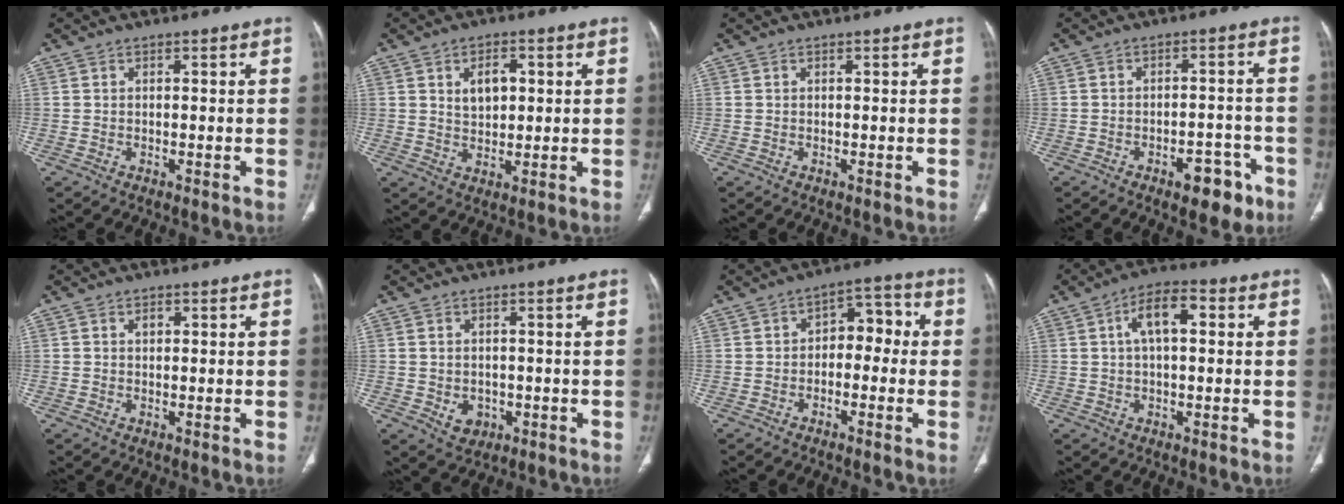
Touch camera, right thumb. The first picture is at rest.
{"total": 5.7, "force": [1.6, 3.6, 4.1], "torque": [-0.052, -0.005, 0.030]}
{"total": 0.0}
{"total": 7.4, "force": [-4.2, 3.7, 4.8], "torque": [-0.040, 0.032, -0.053]}
{"total": 1.2, "force": [0.3, 0.9, 0.7], "torque": [-0.009, 0.003, 0.005]}
{"total": 4.0, "force": [-1.0, 3.3, 2.1], "torque": [-0.020, 0.003, -0.002]}
{"total": 7.1, "force": [-0.6, 4.7, 5.3], "torque": [-0.041, 0.040, -0.022]}
{"total": 7.9, "force": [1.7, 3.7, 6.8], "torque": [-0.116, 0.022, 0.021]}